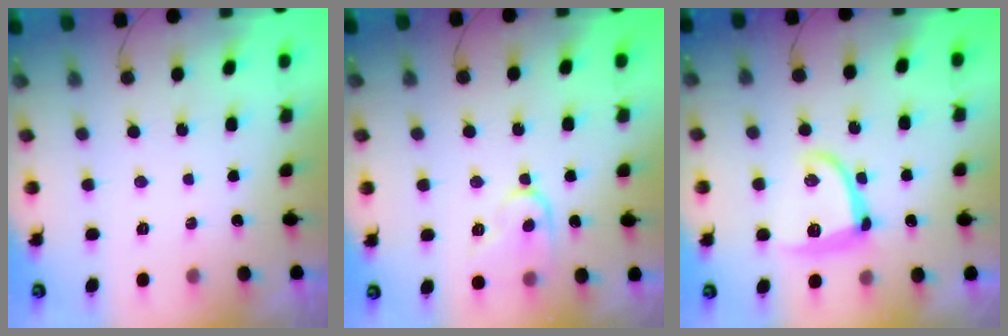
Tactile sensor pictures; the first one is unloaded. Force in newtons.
{"total": 11.7, "press": 11.7, "slide": 1.0}
{"total": 10.5, "press": 10.5, "slide": 0.7}